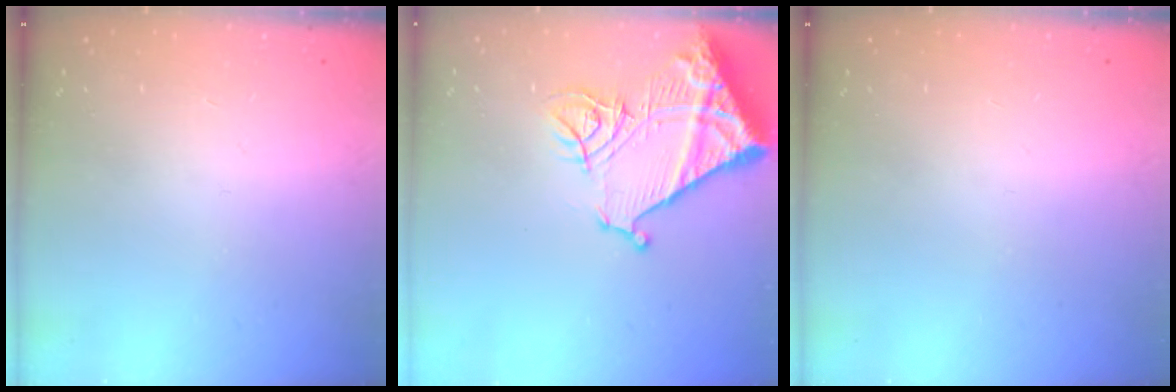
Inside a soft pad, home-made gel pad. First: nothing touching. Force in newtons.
{"total": 17.0, "press": 16.8, "slide": 2.0}
{"total": 0.0}